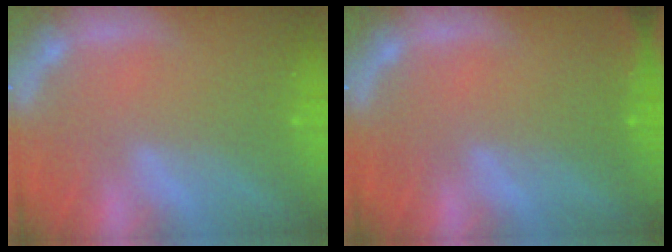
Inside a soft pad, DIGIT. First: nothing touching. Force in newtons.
{"total": 2.9}